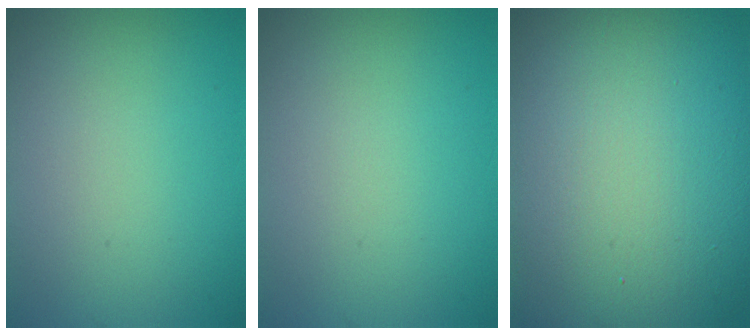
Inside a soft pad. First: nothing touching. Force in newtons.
{"total": 0.0}
{"total": 20.6, "press": 20.5, "slide": 1.3}